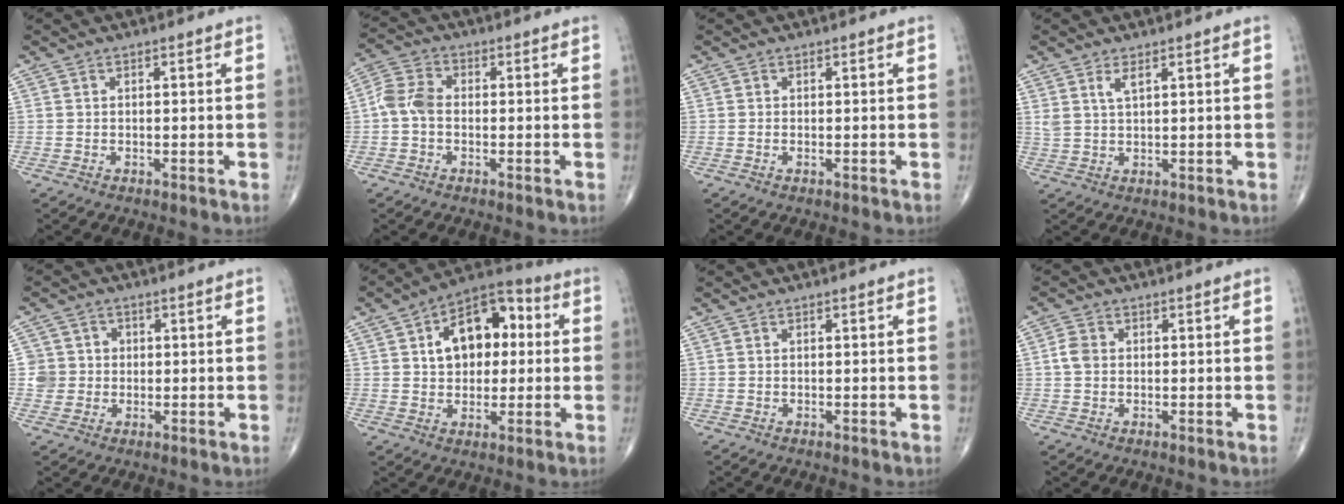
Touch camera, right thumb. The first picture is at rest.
{"total": 5.6, "force": [-0.6, 3.8, 4.2], "torque": [-0.086, 0.015, -0.024]}
{"total": 0.0}
{"total": 2.8, "force": [1.6, 0.8, 2.2], "torque": [-0.046, -0.007, 0.037]}
{"total": 4.7, "force": [0.1, 4.7, 0.3], "torque": [0.031, 0.009, -0.001]}
{"total": 14.5, "force": [2.8, 9.2, 10.8], "torque": [-0.125, 0.024, 0.033]}
{"total": 0.0}
{"total": 2.8, "force": [0.1, 2.2, 1.7], "torque": [-0.032, 0.007, -0.002]}